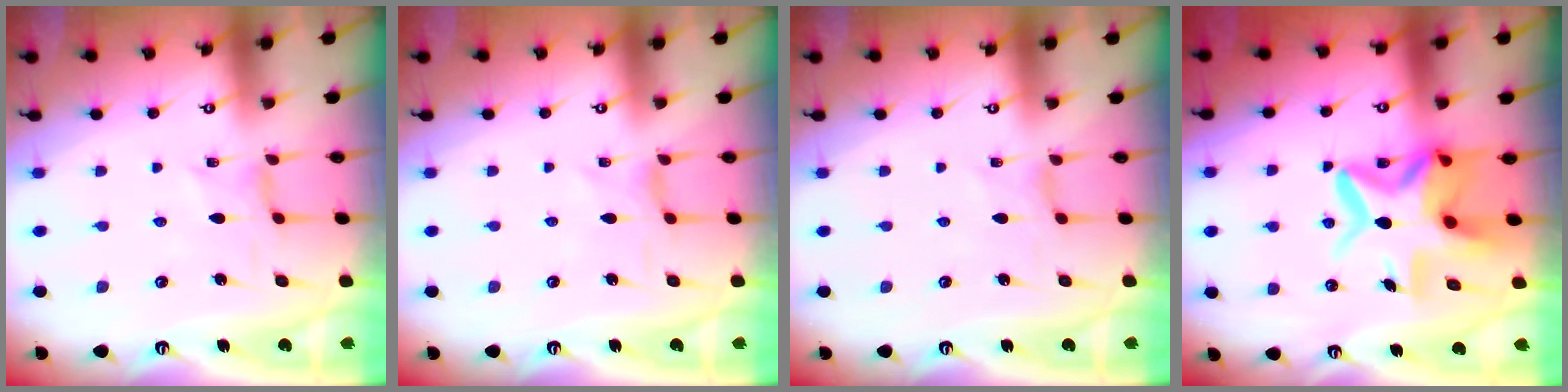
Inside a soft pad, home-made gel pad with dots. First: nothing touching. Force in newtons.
{"total": 0.7, "press": 0.7, "slide": 0.2}
{"total": 0.8, "press": 0.7, "slide": 0.1}
{"total": 13.6, "press": 13.5, "slide": 1.4}